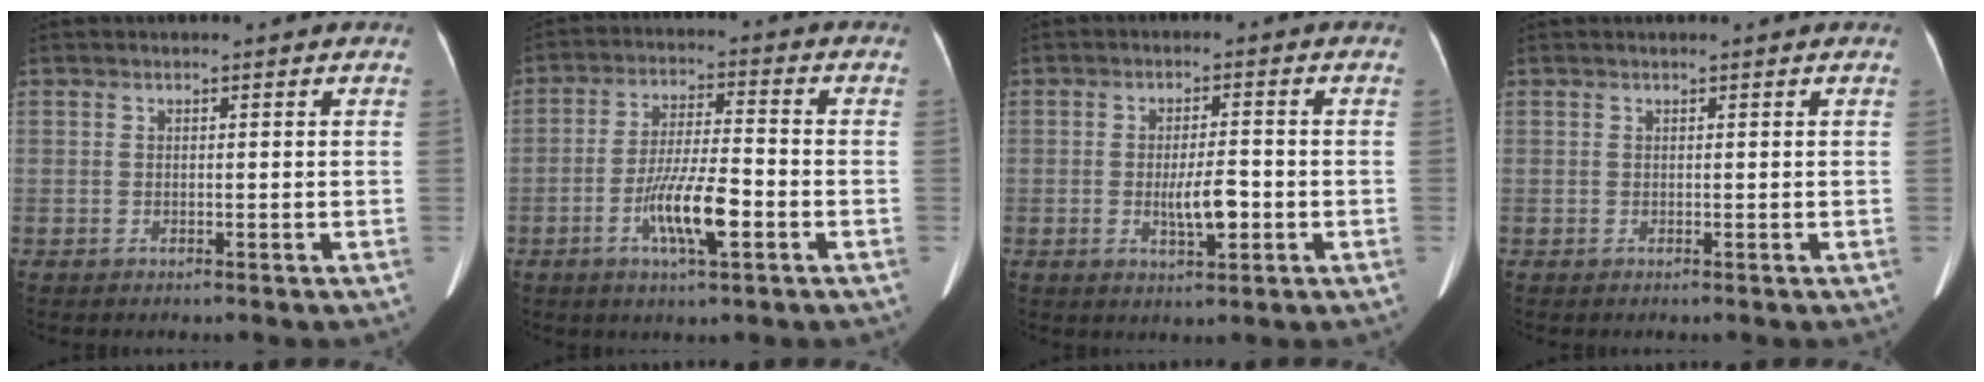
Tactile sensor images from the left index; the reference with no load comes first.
{"total": 9.0, "force": [-3.6, 1.4, 8.2], "torque": [-0.155, -0.006, -0.067]}
{"total": 4.9, "force": [-1.3, 1.3, 4.5], "torque": [-0.081, -0.004, -0.020]}
{"total": 0.7, "force": [0.7, 0.0, 0.2], "torque": [-0.002, 0.013, 0.011]}